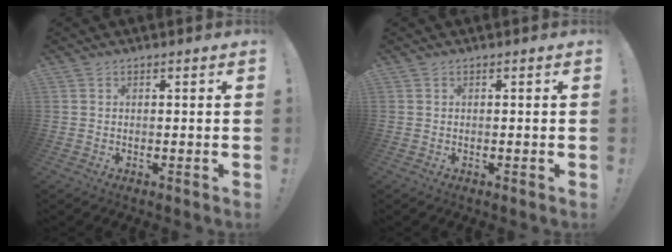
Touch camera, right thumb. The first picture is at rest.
{"total": 0.0}